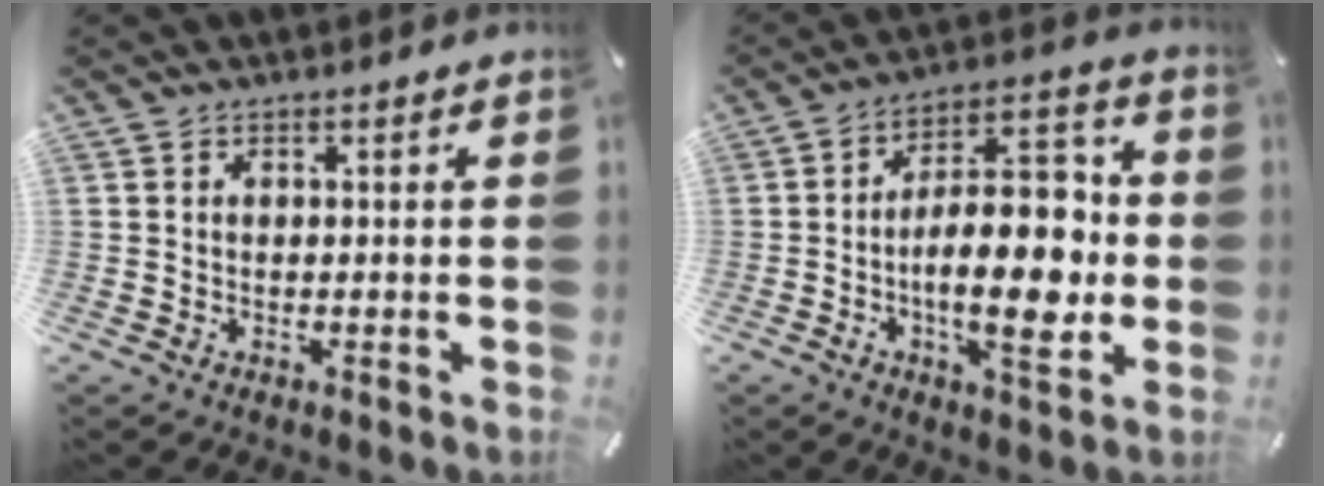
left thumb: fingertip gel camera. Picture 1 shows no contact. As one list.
[{"total": 18.9, "force": [-2.6, 8.7, 16.5], "torque": [-0.252, -0.001, -0.046]}]